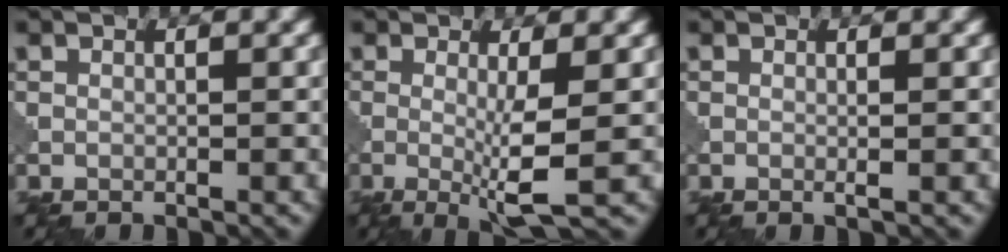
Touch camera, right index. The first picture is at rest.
{"total": 4.4, "force": [-0.5, 0.6, 4.4], "torque": [-0.079, -0.013, -0.008]}
{"total": 0.9, "force": [0.0, 0.2, 0.8], "torque": [-0.011, 0.000, -0.004]}